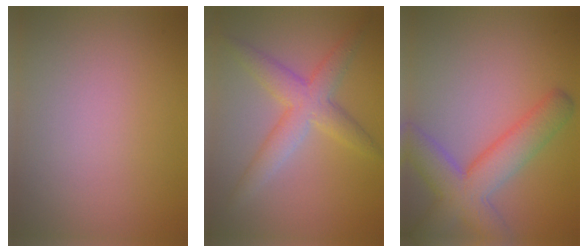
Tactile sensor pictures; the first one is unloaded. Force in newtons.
{"total": 4.3, "press": 4.3, "slide": 0.1}
{"total": 6.6, "press": 6.6, "slide": 0.3}